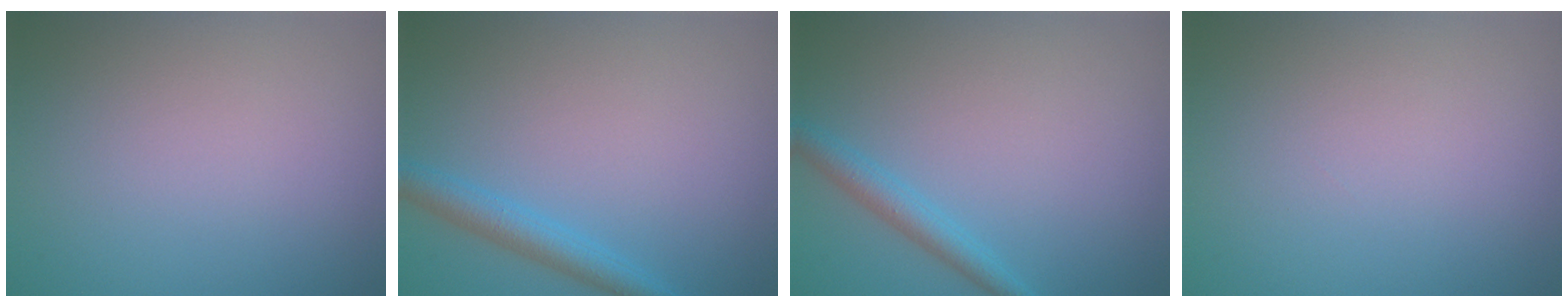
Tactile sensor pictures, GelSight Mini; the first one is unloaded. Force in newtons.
{"total": 2.7, "press": 2.7, "slide": 0.2}
{"total": 2.2, "press": 2.2, "slide": 0.1}
{"total": 0.0}